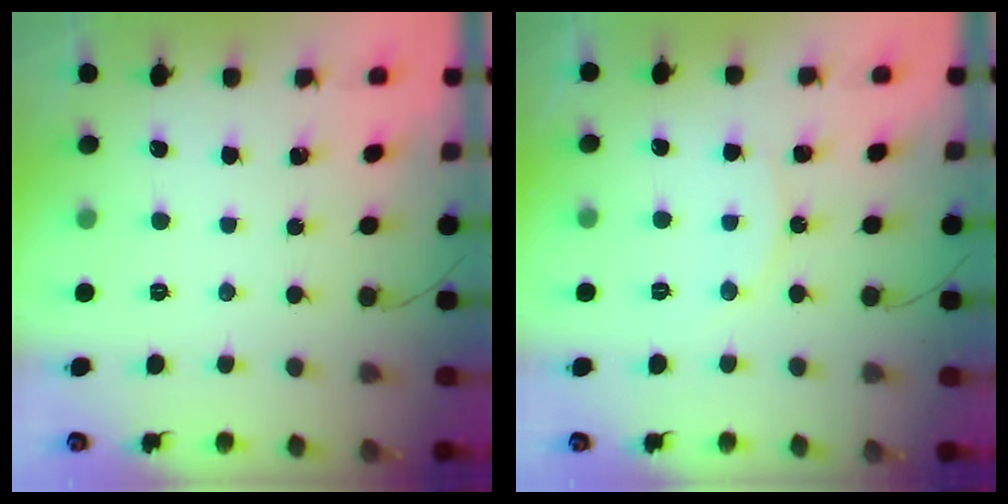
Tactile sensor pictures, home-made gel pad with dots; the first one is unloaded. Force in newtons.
{"total": 6.6, "press": 6.6, "slide": 0.1}